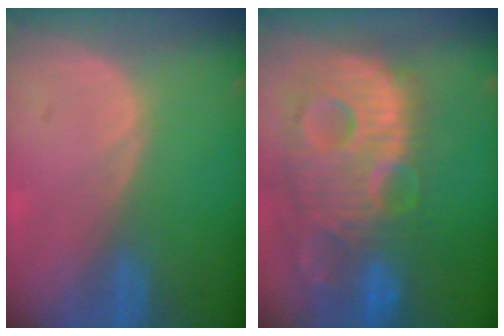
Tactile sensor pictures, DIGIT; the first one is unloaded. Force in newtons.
{"total": 13.8, "press": 11.9, "slide": 7.1}